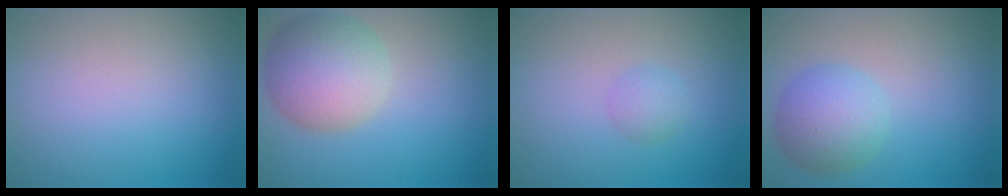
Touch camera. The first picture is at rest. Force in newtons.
{"total": 7.1, "press": 7.1, "slide": 0.4}
{"total": 1.5, "press": 1.5, "slide": 0.1}
{"total": 4.7, "press": 4.7, "slide": 0.1}